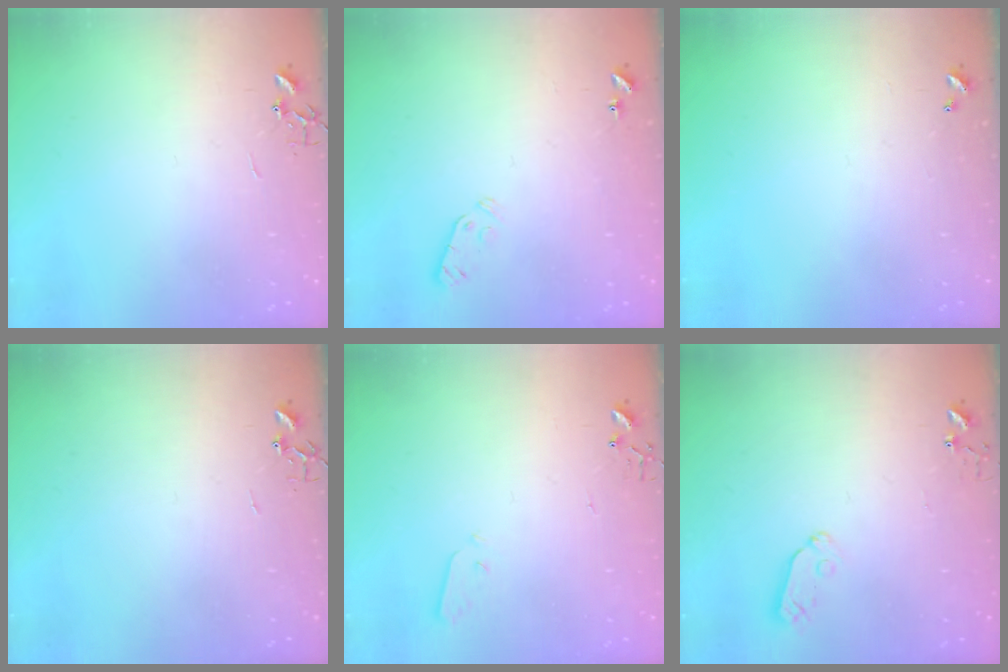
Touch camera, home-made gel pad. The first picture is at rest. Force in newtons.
{"total": 3.9, "press": 3.8, "slide": 0.7}
{"total": 0.0}
{"total": 0.0}
{"total": 2.8, "press": 2.7, "slide": 0.4}
{"total": 3.7, "press": 3.6, "slide": 0.5}